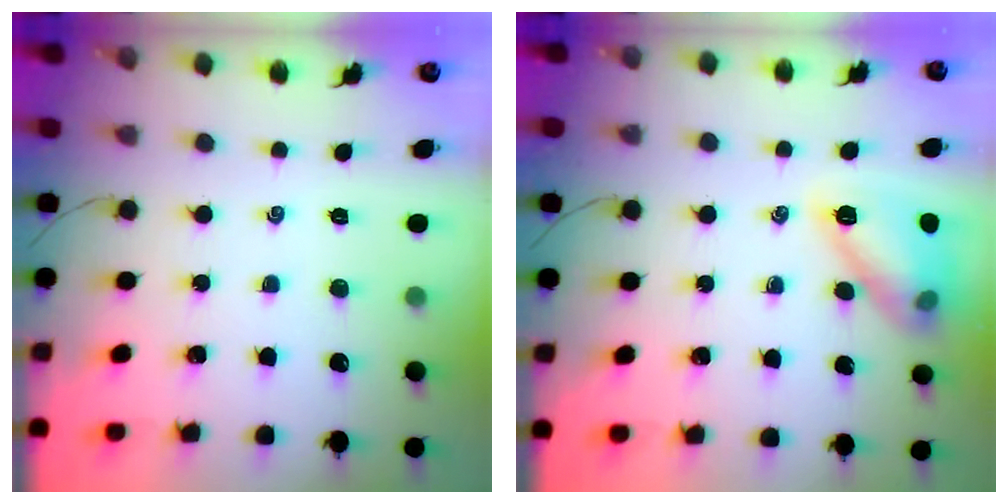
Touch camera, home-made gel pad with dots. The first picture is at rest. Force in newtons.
{"total": 13.0, "press": 13.0, "slide": 0.4}